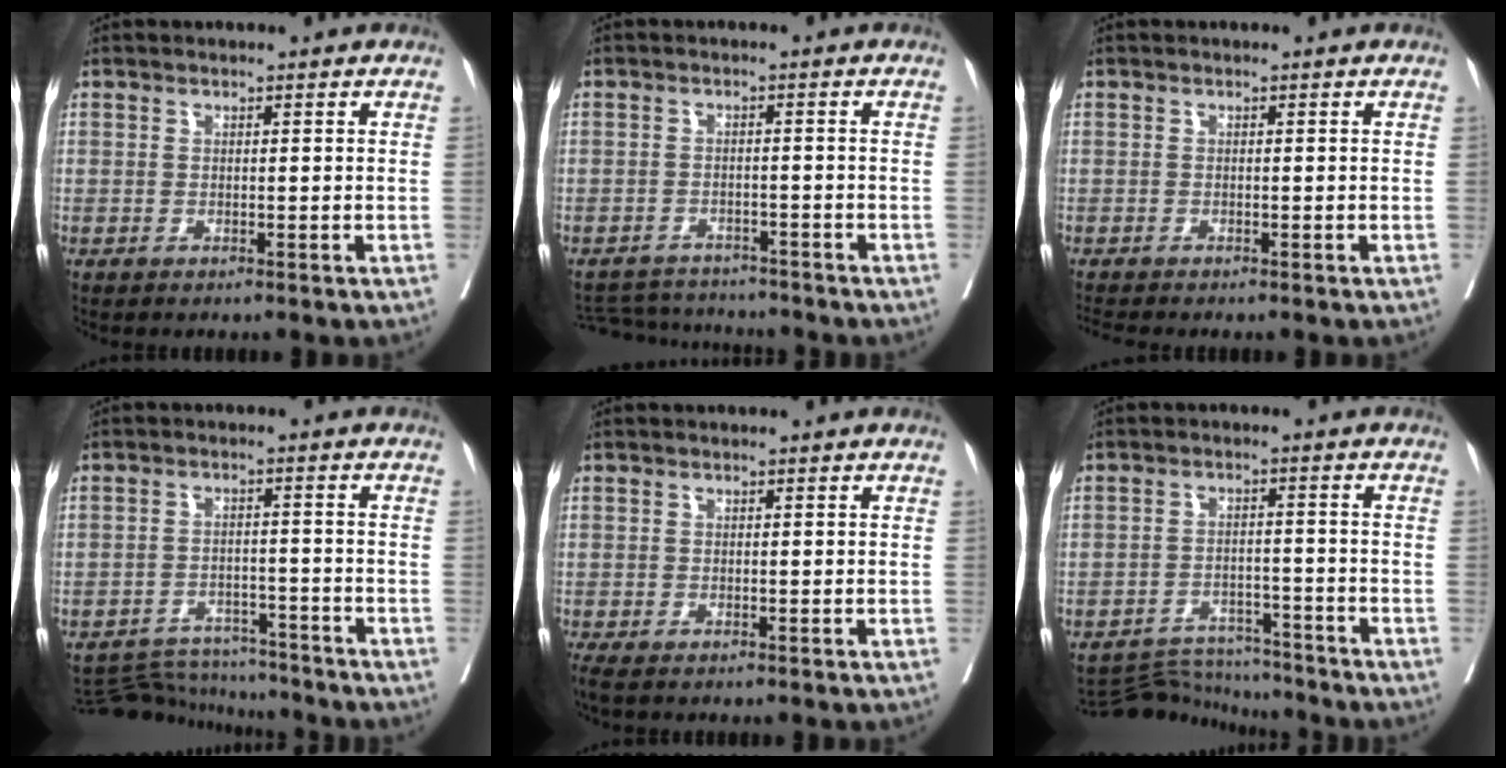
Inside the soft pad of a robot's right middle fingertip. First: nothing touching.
{"total": 7.1, "force": [-7.0, 1.2, 0.6], "torque": [-0.015, 0.003, -0.106]}
{"total": 1.8, "force": [-1.7, -0.3, 0.4], "torque": [-0.010, -0.007, -0.030]}
{"total": 8.9, "force": [-8.8, 1.2, -0.4], "torque": [0.001, 0.006, -0.136]}
{"total": 2.7, "force": [-2.2, 0.6, 1.4], "torque": [-0.031, -0.012, -0.036]}
{"total": 7.7, "force": [-7.6, 0.5, -1.2], "torque": [0.011, 0.006, -0.123]}